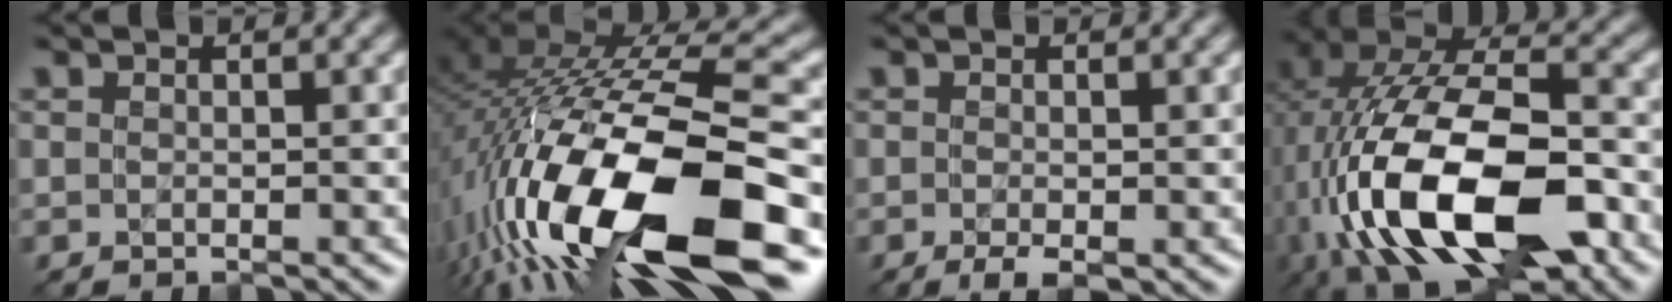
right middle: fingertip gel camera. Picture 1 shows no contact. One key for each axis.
{"total": 18.6, "fx": -6.3, "fy": 7.1, "fz": 15.9, "tx": -0.302, "ty": -0.011, "tz": -0.100}
{"total": 1.7, "fx": -0.7, "fy": 0.5, "fz": 1.5, "tx": -0.029, "ty": -0.005, "tz": -0.013}
{"total": 15.4, "fx": -4.7, "fy": 8.0, "fz": 12.3, "tx": -0.223, "ty": -0.005, "tz": -0.078}